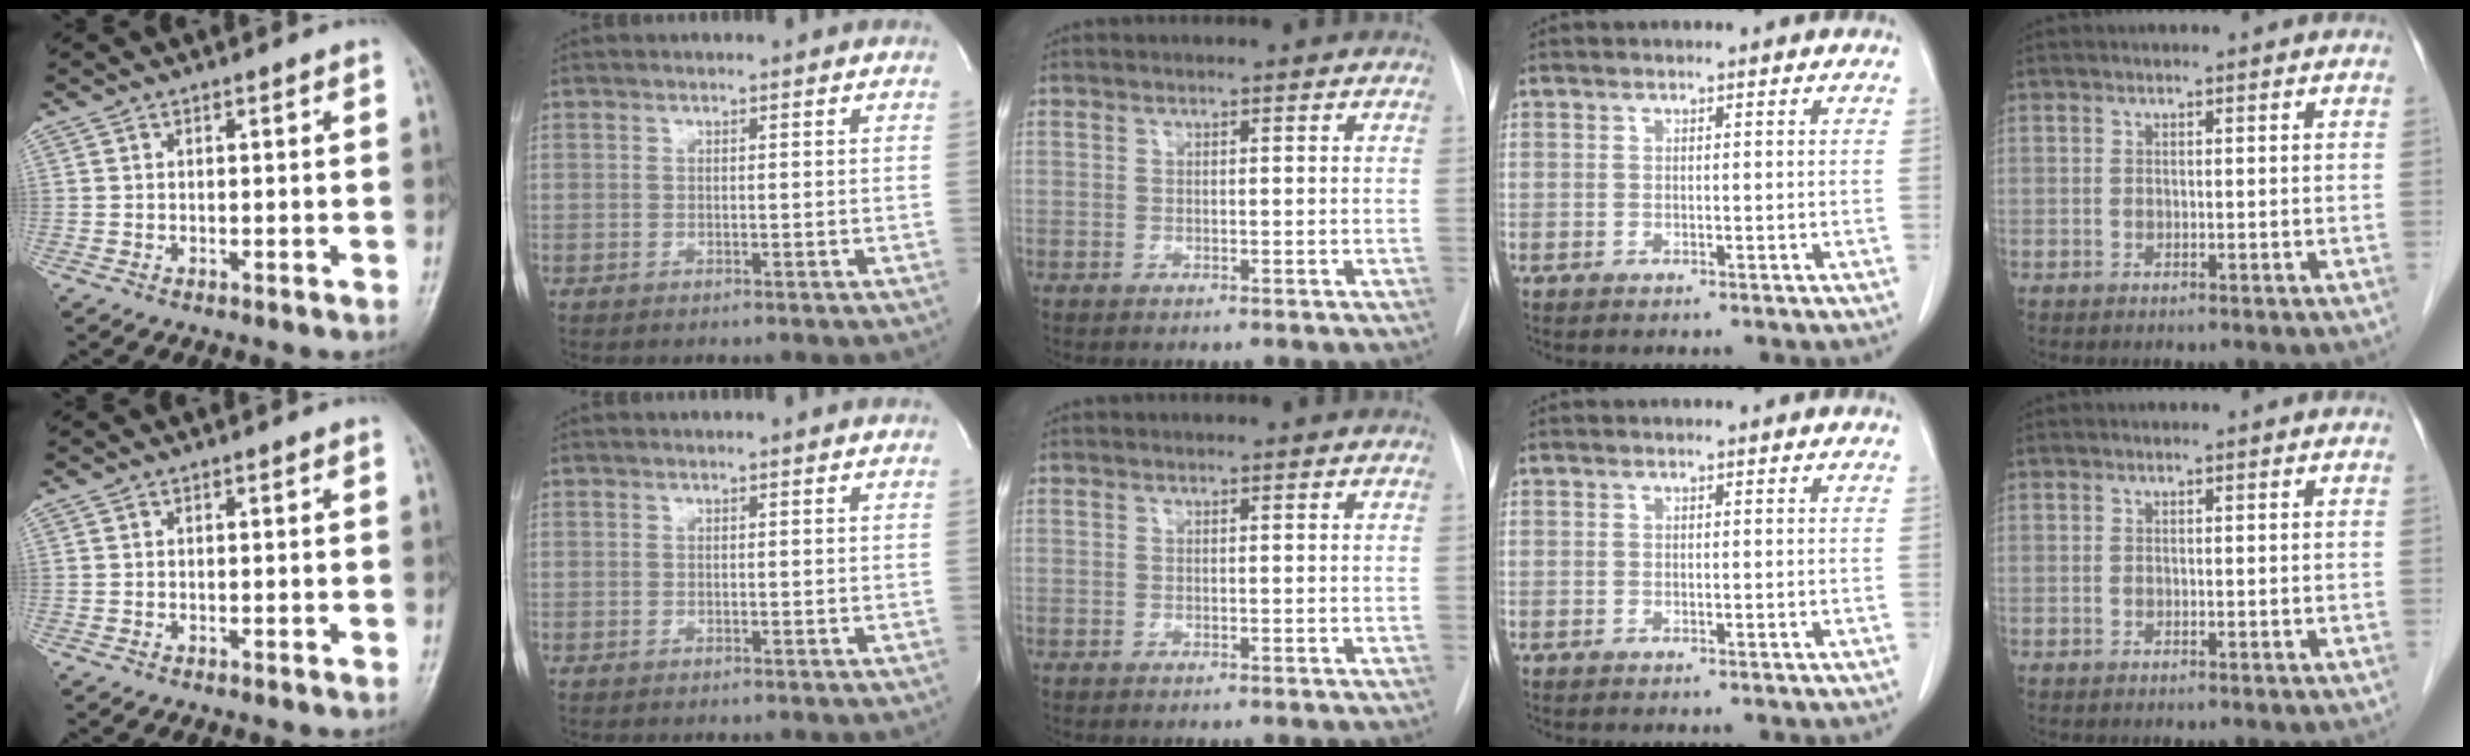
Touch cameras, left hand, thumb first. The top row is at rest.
{}